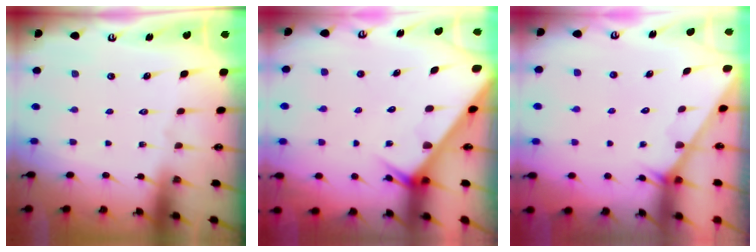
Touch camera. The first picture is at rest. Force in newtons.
{"total": 4.1, "press": 4.1, "slide": 0.2}
{"total": 1.6, "press": 1.6, "slide": 0.1}